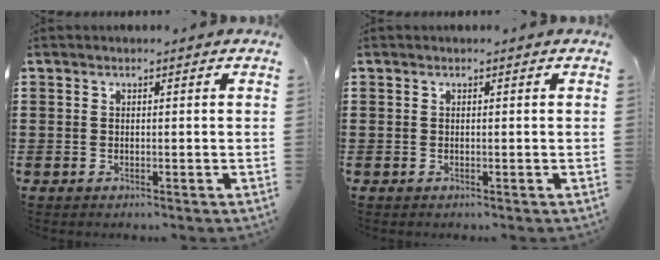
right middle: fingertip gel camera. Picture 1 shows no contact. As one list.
[{"total": 0.0}]